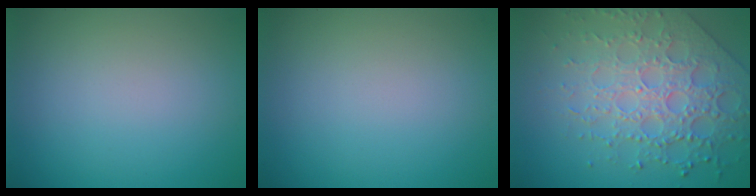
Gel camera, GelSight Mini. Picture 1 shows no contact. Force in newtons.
{"total": 0.0}
{"total": 6.4, "press": 5.3, "slide": 3.6}